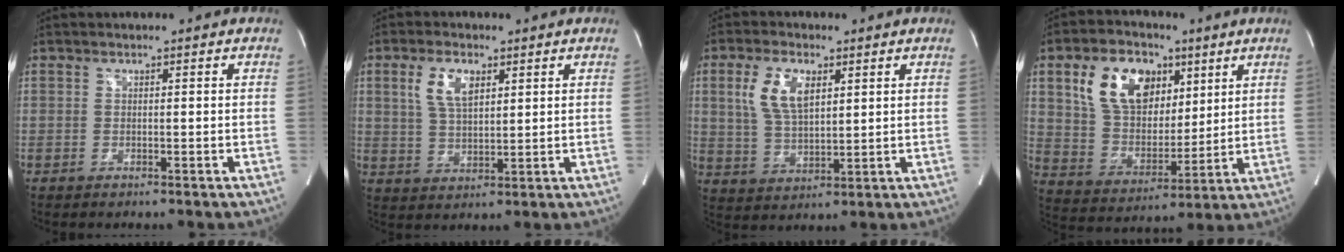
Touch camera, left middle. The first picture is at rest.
{"total": 6.2, "force": [2.7, 2.7, 4.9], "torque": [-0.102, 0.009, 0.058]}
{"total": 8.0, "force": [3.0, 3.6, 6.5], "torque": [-0.138, 0.010, 0.065]}
{"total": 13.9, "force": [6.4, 9.1, 8.4], "torque": [-0.175, 0.030, 0.124]}